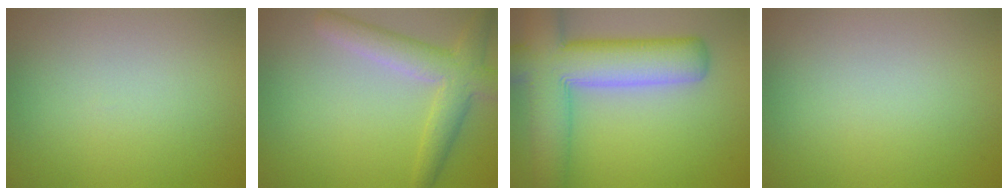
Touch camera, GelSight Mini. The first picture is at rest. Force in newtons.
{"total": 4.5, "press": 4.5, "slide": 0.2}
{"total": 10.5, "press": 10.4, "slide": 0.6}
{"total": 0.0}